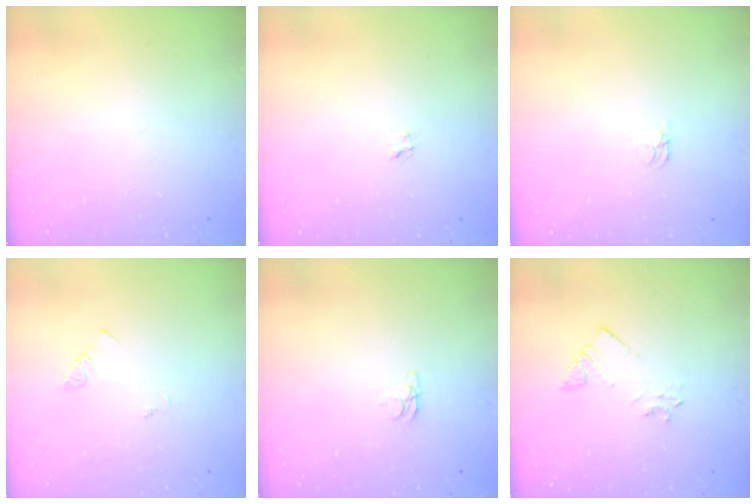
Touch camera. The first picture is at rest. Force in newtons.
{"total": 1.2, "press": 1.2, "slide": 0.1}
{"total": 1.6, "press": 1.6, "slide": 0.4}
{"total": 1.1, "press": 1.1, "slide": 0.3}
{"total": 1.2, "press": 1.1, "slide": 0.3}
{"total": 2.7, "press": 2.7, "slide": 0.3}